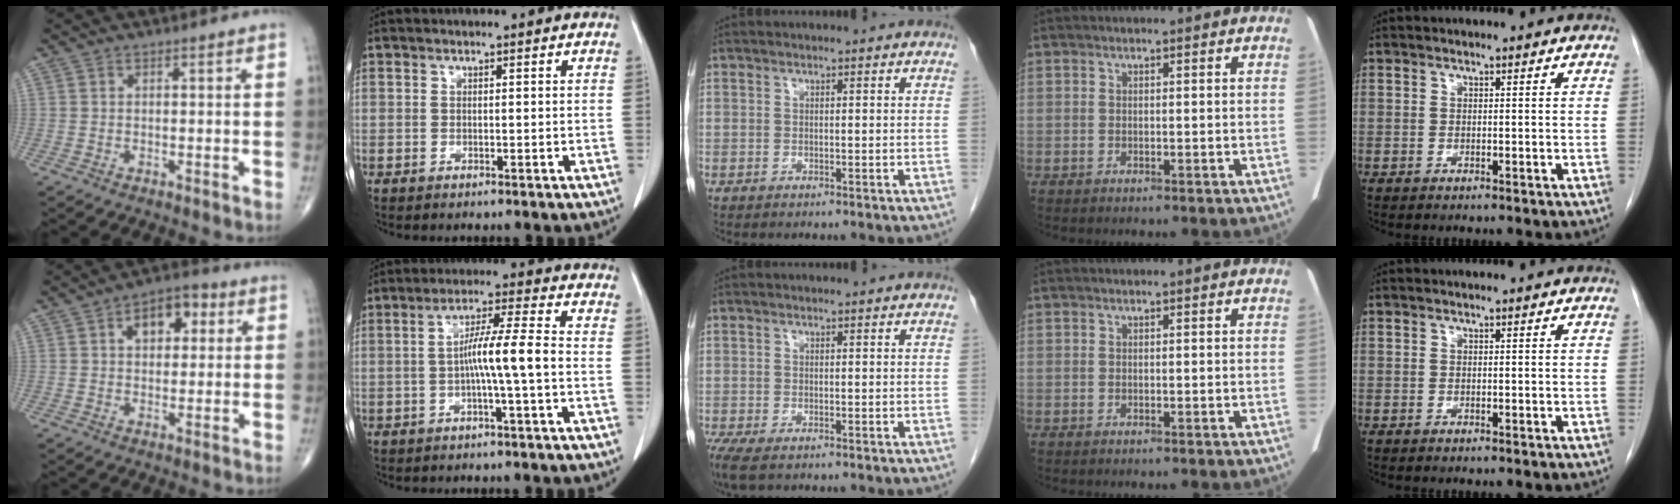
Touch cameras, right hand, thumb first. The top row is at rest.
{"thumb": {"total": 8.5, "force": [2.6, 5.3, 6.2], "torque": [-0.060, 0.013, 0.030]}, "index": {"total": 7.1, "force": [-1.2, -0.7, 7.0], "torque": [-0.126, 0.012, -0.021]}, "middle": {"total": 4.1, "force": [-2.8, 1.4, 2.6], "torque": [-0.057, -0.015, -0.046]}}